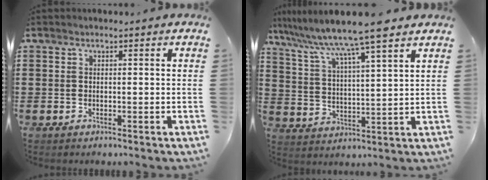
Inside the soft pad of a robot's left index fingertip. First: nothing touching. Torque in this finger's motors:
{"motor_torque": [1.37, -0.77, 1.05, 0.21]}